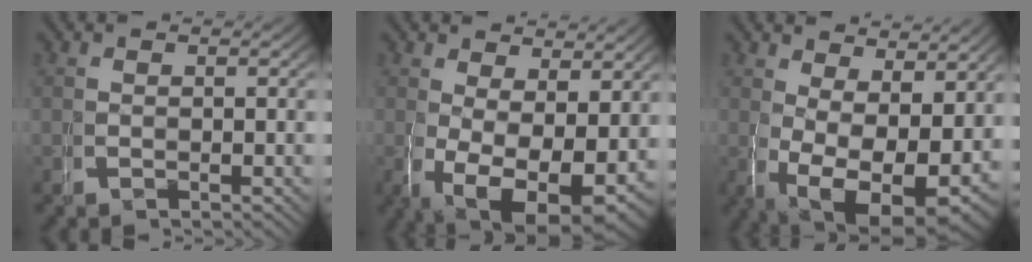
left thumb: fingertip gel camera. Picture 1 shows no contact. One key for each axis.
{"total": 8.7, "fx": -2.6, "fy": 5.6, "fz": 6.2, "tx": -0.122, "ty": -0.066, "tz": -0.010}
{"total": 9.6, "fx": -2.1, "fy": 6.2, "fz": 7.0, "tx": -0.137, "ty": -0.072, "tz": 0.005}